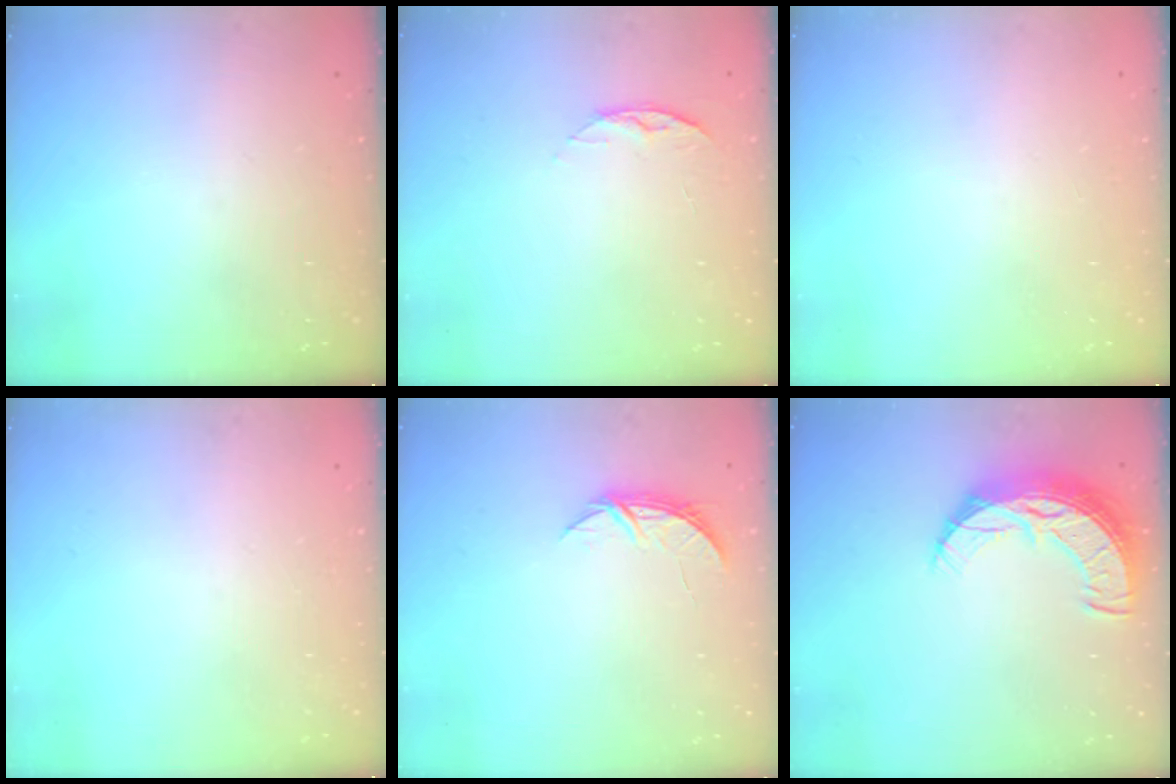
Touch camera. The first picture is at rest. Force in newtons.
{"total": 6.2, "press": 6.1, "slide": 0.7}
{"total": 0.0}
{"total": 0.0}
{"total": 5.1, "press": 5.1, "slide": 0.6}
{"total": 11.2, "press": 11.1, "slide": 0.9}